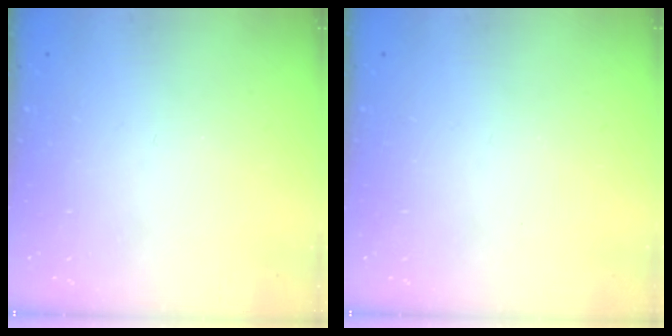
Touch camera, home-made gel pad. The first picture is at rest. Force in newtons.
{"total": 0.0}